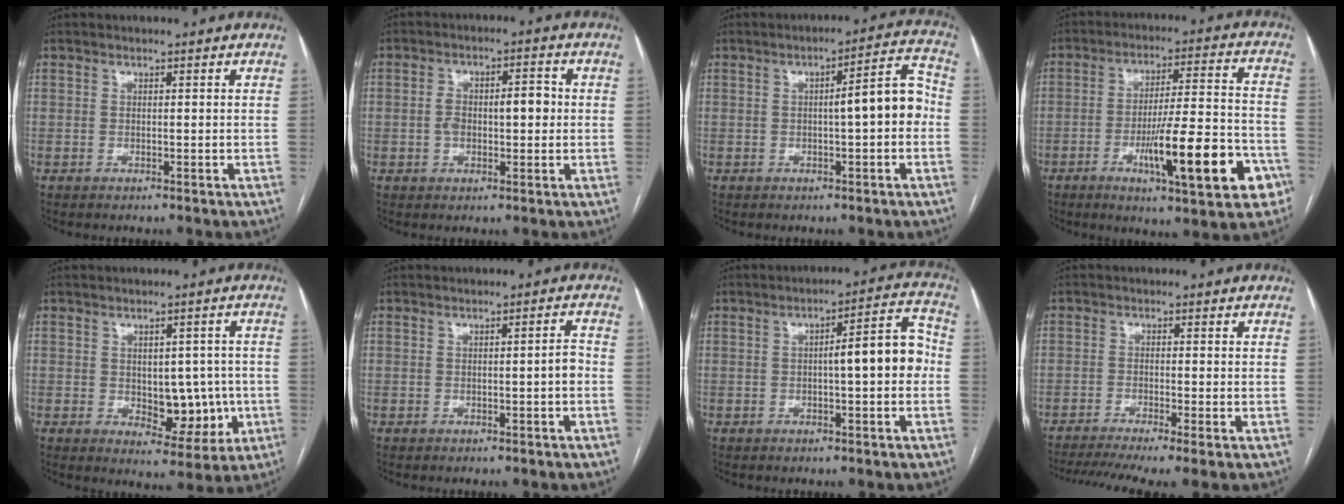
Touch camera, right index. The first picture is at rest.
{"total": 6.4, "force": [-0.1, 3.0, 5.7], "torque": [-0.103, 0.023, 0.001]}
{"total": 7.3, "force": [-0.5, 1.2, 7.2], "torque": [-0.093, 0.030, -0.009]}
{"total": 17.1, "force": [-6.8, 2.5, 15.4], "torque": [-0.213, 0.009, -0.092]}
{"total": 7.9, "force": [-0.8, 4.5, 6.4], "torque": [-0.068, 0.006, 0.003]}
{"total": 1.9, "force": [-0.5, 0.0, 1.8], "torque": [-0.021, 0.003, -0.009]}
{"total": 8.3, "force": [-0.4, 1.6, 8.1], "torque": [-0.105, 0.032, -0.007]}
{"total": 9.2, "force": [-6.8, 0.4, 6.2], "torque": [-0.099, -0.010, -0.108]}